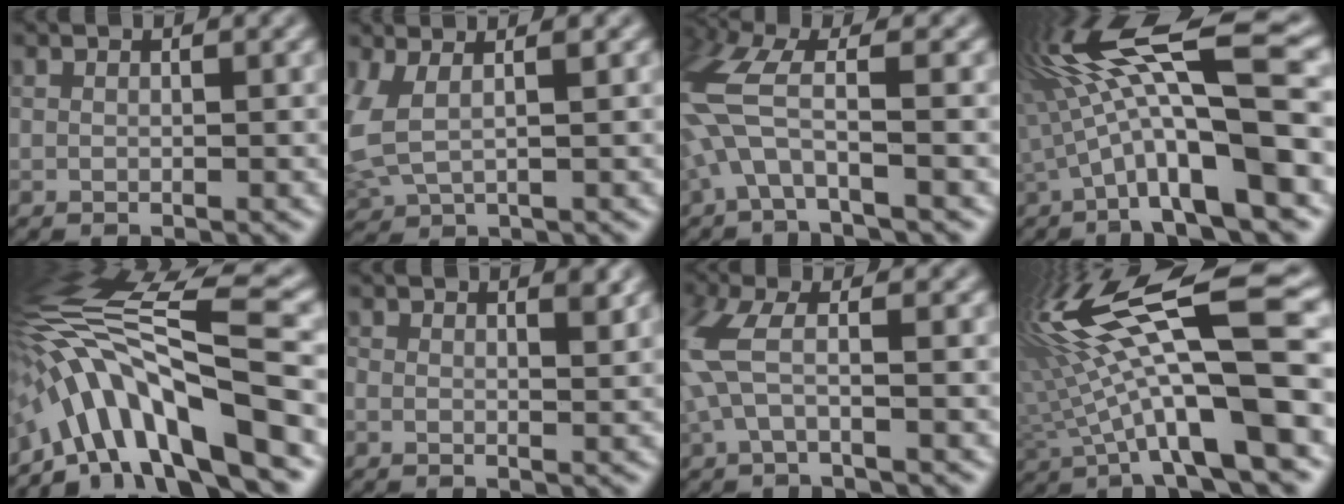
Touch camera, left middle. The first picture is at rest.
{"total": 3.3, "force": [0.3, 1.5, 3.0], "torque": [-0.101, 0.005, 0.022]}
{"total": 5.1, "force": [-1.7, 1.2, 4.6], "torque": [-0.139, 0.010, -0.031]}
{"total": 13.4, "force": [-0.7, 2.4, 13.2], "torque": [-0.240, 0.039, -0.004]}
{"total": 12.7, "force": [-6.7, 2.3, 10.6], "torque": [-0.194, 0.030, -0.099]}
{"total": 1.3, "force": [0.8, 0.5, 0.8], "torque": [-0.002, 0.009, 0.006]}
{"total": 4.0, "force": [-0.3, 1.2, 3.8], "torque": [-0.120, 0.007, -0.003]}
{"total": 15.0, "force": [1.1, 3.1, 14.7], "torque": [-0.272, 0.028, 0.033]}